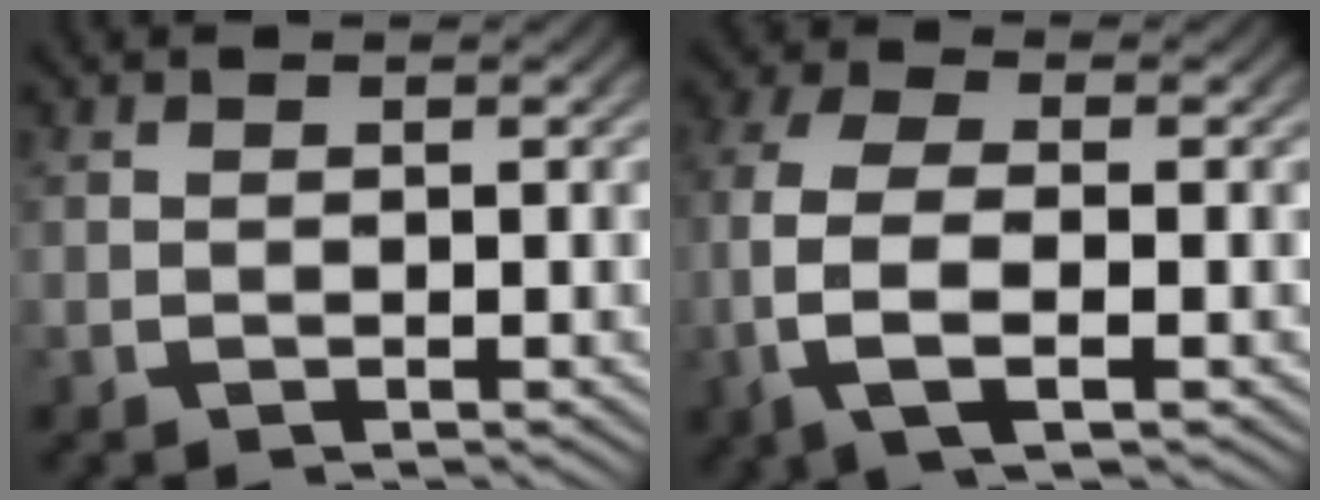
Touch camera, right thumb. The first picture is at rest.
{"total": 8.0, "force": [-0.9, 4.9, 6.3], "torque": [-0.169, -0.024, -0.008]}